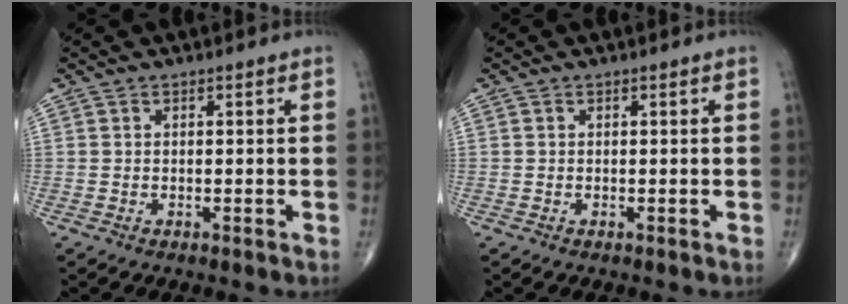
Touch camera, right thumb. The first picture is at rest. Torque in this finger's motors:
{"motor_torque": [-0.07, -0.29, -0.21, 0.07, 0.00]}